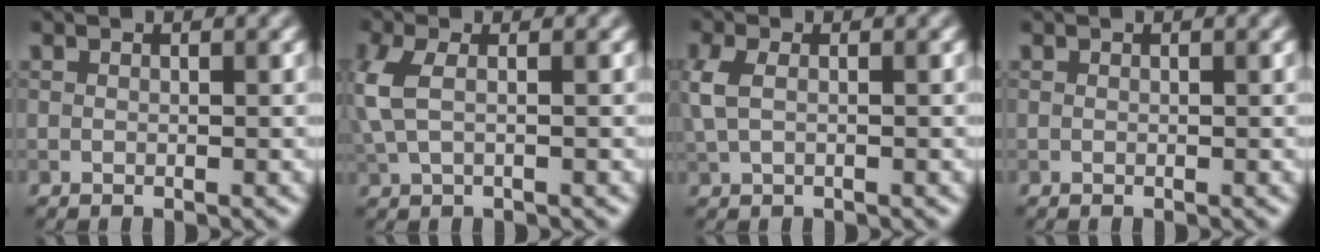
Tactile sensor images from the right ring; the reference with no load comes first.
{"total": 3.0, "force": [0.3, 1.3, 2.7], "torque": [-0.074, 0.006, 0.002]}
{"total": 2.5, "force": [0.3, 1.3, 2.1], "torque": [-0.055, 0.006, 0.003]}
{"total": 0.0}